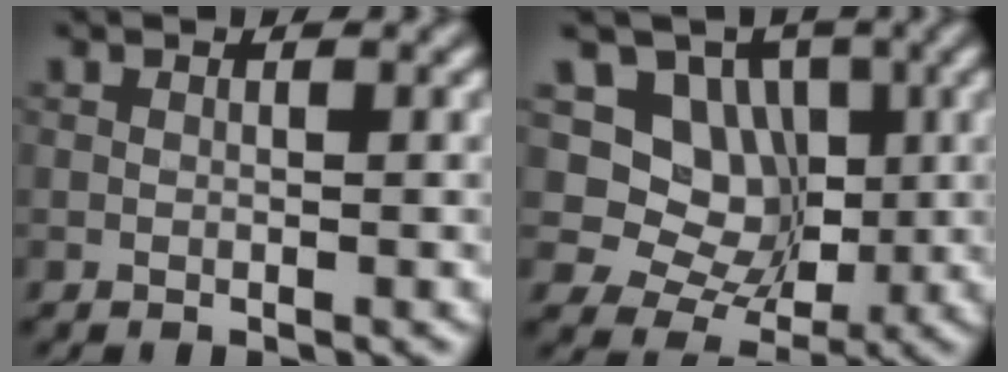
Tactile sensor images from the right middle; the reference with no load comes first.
{"total": 7.5, "force": [1.8, 6.5, 3.3], "torque": [-0.042, -0.002, 0.012]}